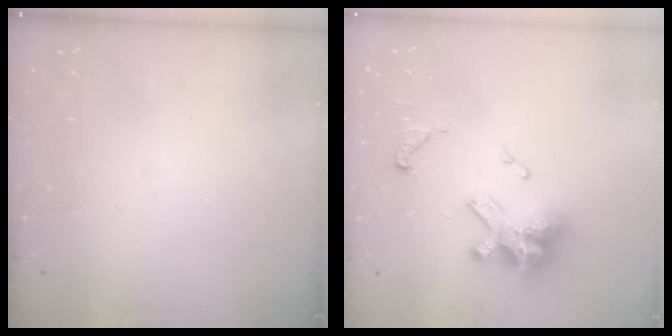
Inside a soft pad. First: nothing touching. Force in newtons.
{"total": 13.5, "press": 13.4, "slide": 1.8}